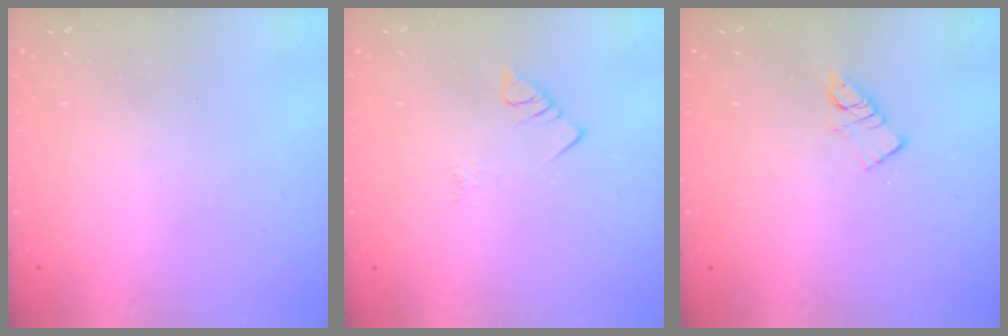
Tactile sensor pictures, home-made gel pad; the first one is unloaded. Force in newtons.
{"total": 2.8, "press": 2.8, "slide": 0.4}
{"total": 5.7, "press": 5.7, "slide": 0.2}